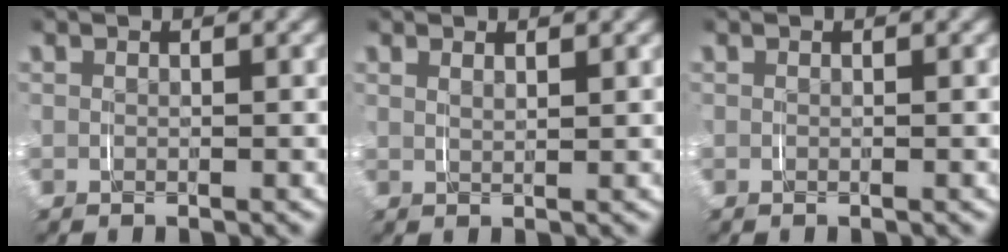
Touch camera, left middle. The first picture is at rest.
{"total": 1.1, "force": [1.0, 0.0, 0.5], "torque": [-0.010, -0.004, 0.021]}
{"total": 0.0}